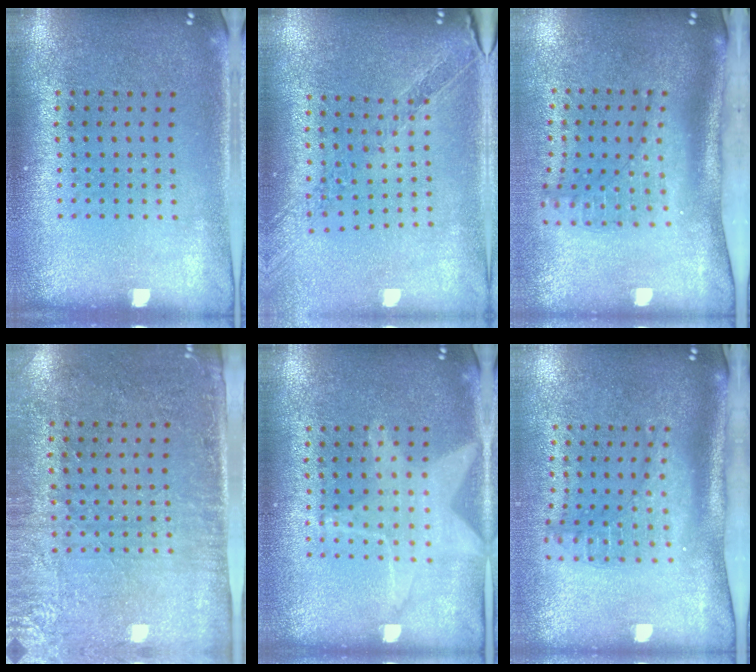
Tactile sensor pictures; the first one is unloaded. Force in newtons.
{"total": 1.0, "press": 1.0, "slide": 0.1}
{"total": 2.2, "press": 1.5, "slide": 1.6}
{"total": 2.8, "press": 2.4, "slide": 1.4}
{"total": 1.4, "press": 1.3, "slide": 0.4}
{"total": 2.2, "press": 1.7, "slide": 1.5}